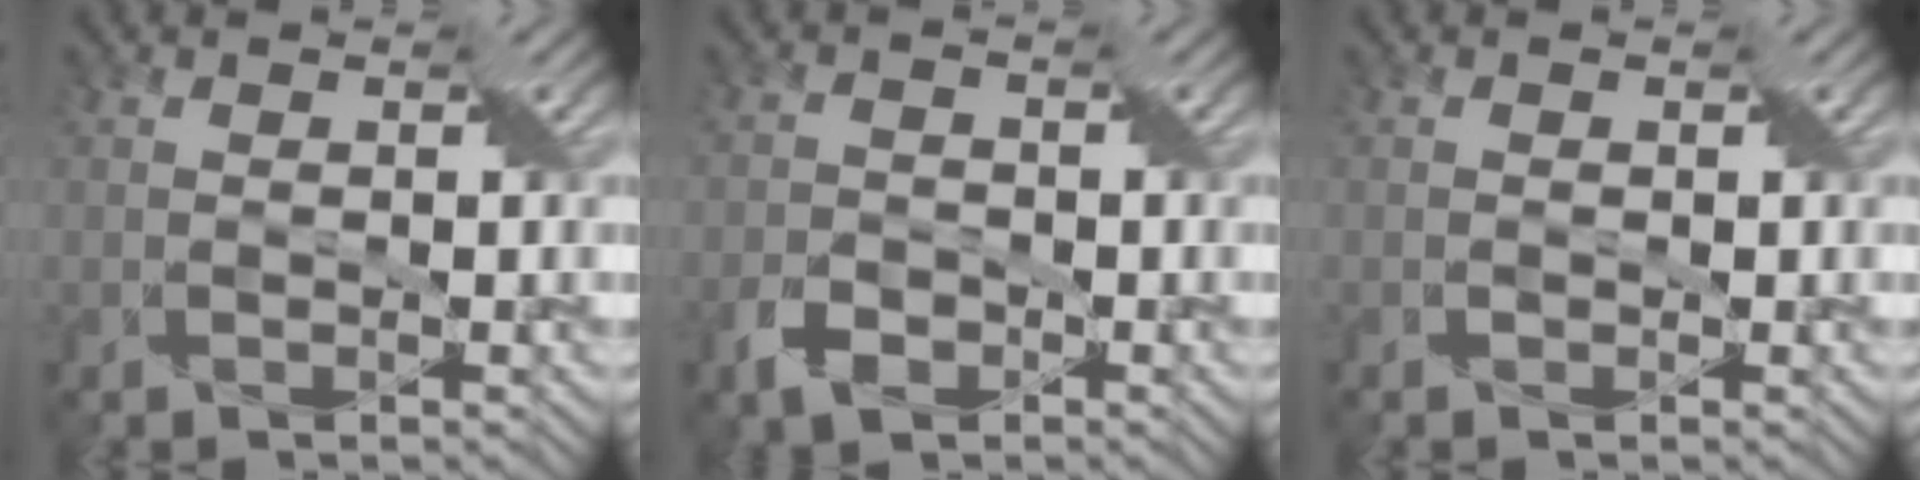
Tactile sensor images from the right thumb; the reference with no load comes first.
{"total": 3.4, "force": [-1.9, 2.2, 1.8], "torque": [-0.040, -0.002, -0.043]}
{"total": 0.0}